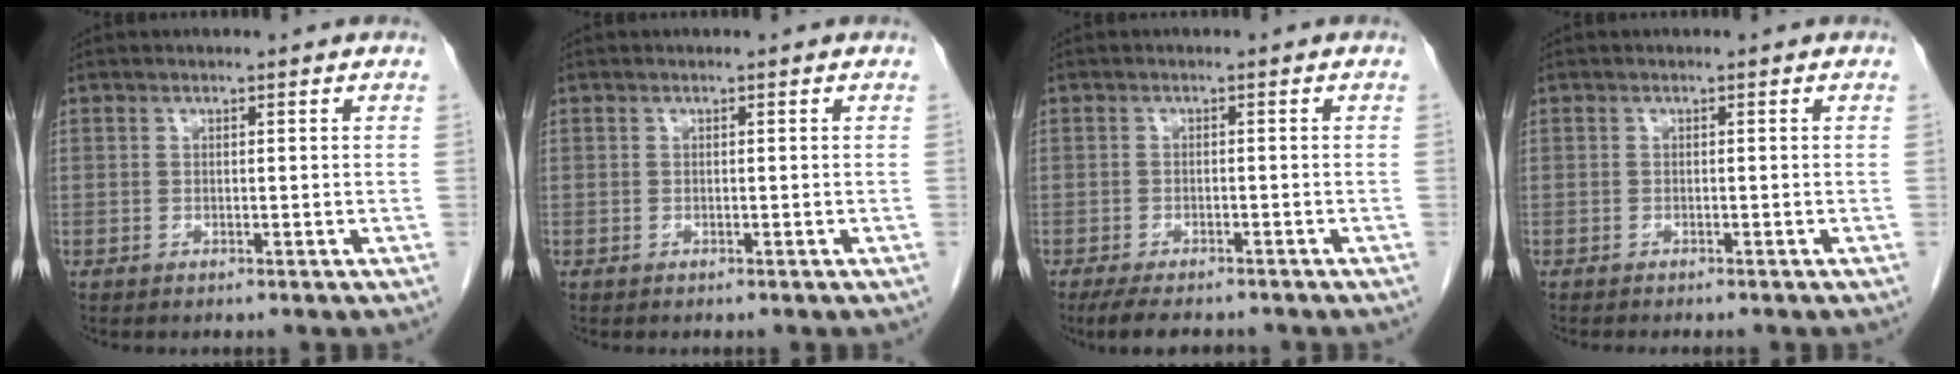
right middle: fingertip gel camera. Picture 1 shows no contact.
{"total": 0.0}
{"total": 7.0, "force": [-5.9, 1.9, 3.3], "torque": [-0.051, -0.010, -0.087]}
{"total": 2.8, "force": [-2.4, 0.4, 1.3], "torque": [-0.021, -0.005, -0.026]}